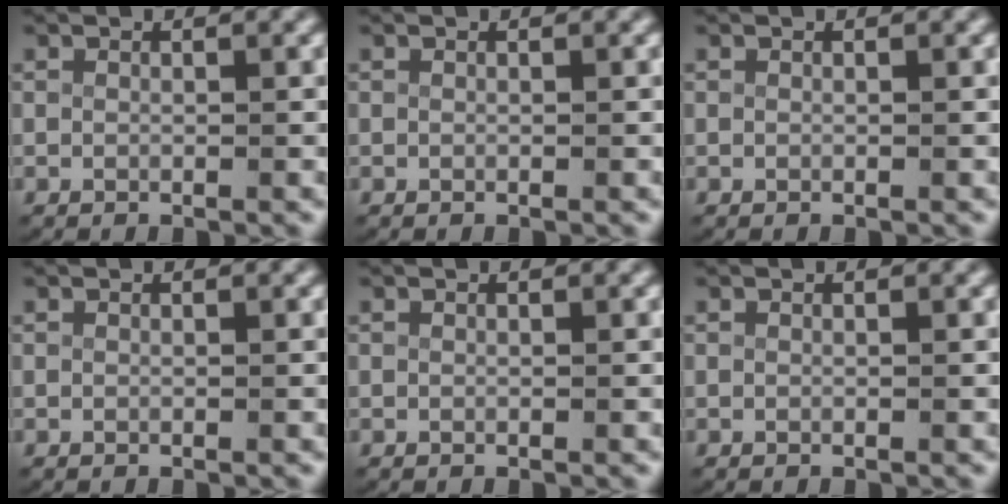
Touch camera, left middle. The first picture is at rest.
{"total": 0.0}
{"total": 0.0}
{"total": 0.0}
{"total": 0.0}
{"total": 0.0}